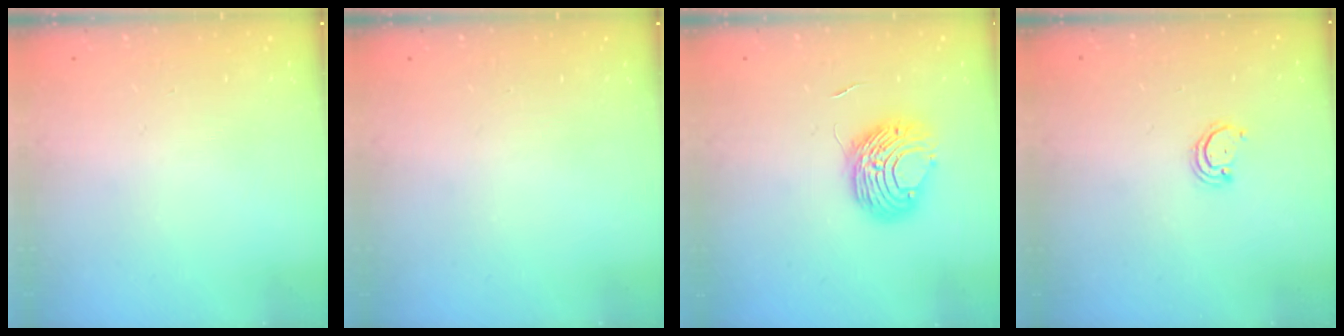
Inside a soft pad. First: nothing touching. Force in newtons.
{"total": 0.0}
{"total": 8.7, "press": 8.7, "slide": 0.4}
{"total": 2.4, "press": 2.4, "slide": 0.2}